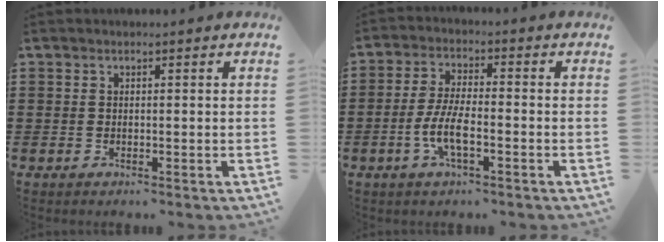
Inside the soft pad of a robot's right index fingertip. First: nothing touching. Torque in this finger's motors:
{"motor_torque": [1.47, 0.67, 0.67, 0.17]}